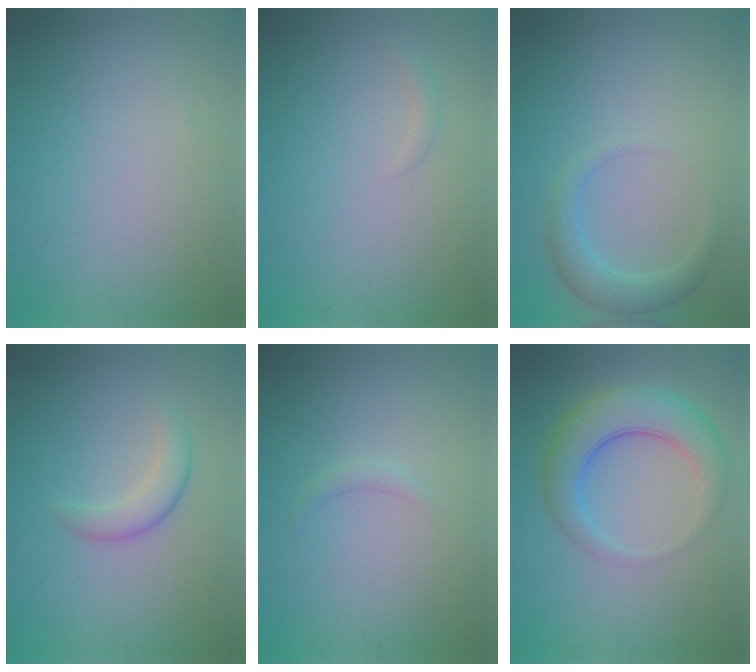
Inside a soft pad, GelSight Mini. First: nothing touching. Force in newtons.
{"total": 0.7, "press": 0.7, "slide": 0.1}
{"total": 2.6, "press": 2.6, "slide": 0.0}
{"total": 2.3, "press": 2.3, "slide": 0.1}
{"total": 0.8, "press": 0.8, "slide": 0.0}
{"total": 5.9, "press": 5.9, "slide": 0.2}